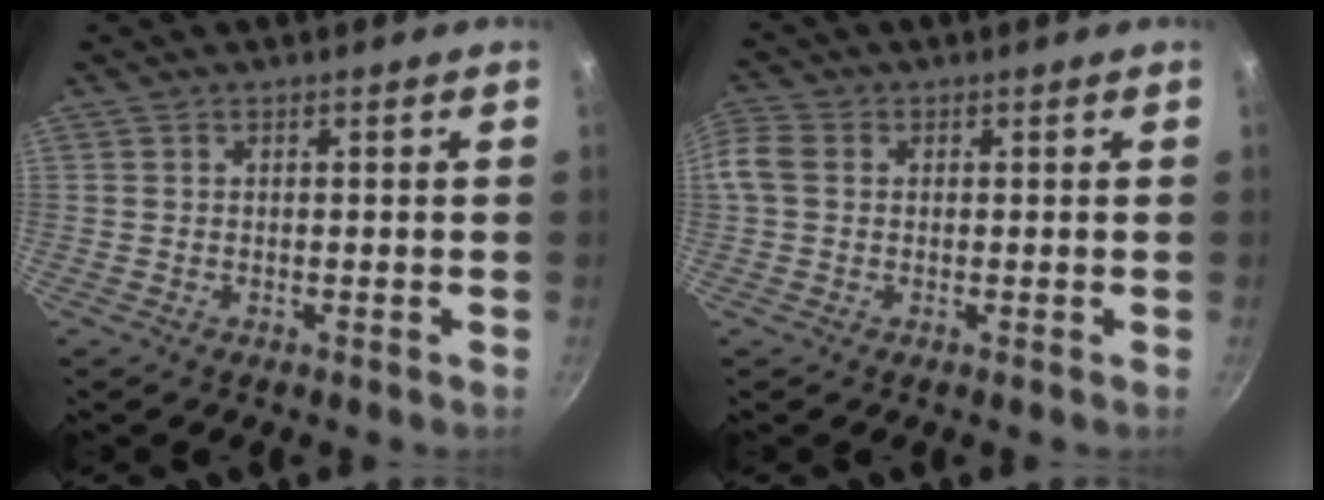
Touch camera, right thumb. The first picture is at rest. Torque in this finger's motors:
{"motor_torque": [-0.57, 0.67, 0.78, -0.23, 0.26]}